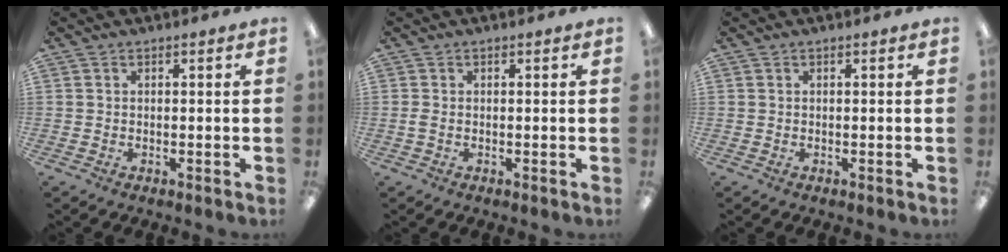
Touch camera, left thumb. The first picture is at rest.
{"total": 1.1, "force": [-0.1, 0.5, 1.0], "torque": [-0.019, 0.001, -0.002]}
{"total": 0.0}